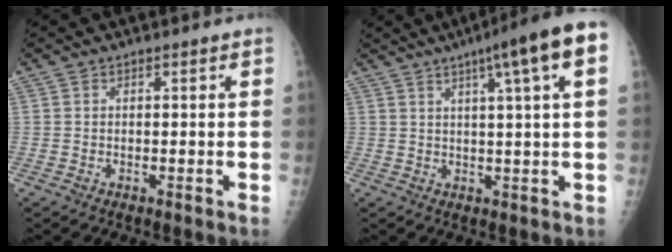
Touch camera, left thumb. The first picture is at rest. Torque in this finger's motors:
{"motor_torque": [1.27, 1.08, 0.74, -0.23, 0.08]}